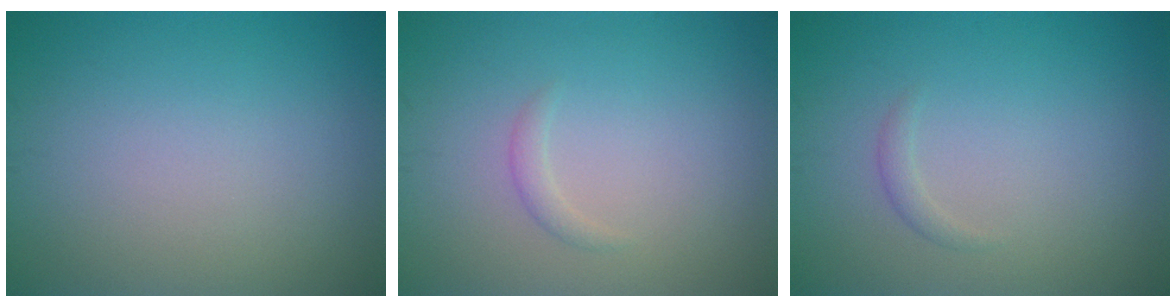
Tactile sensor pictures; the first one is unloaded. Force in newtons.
{"total": 0.9, "press": 0.9, "slide": 0.1}
{"total": 0.8, "press": 0.8, "slide": 0.0}